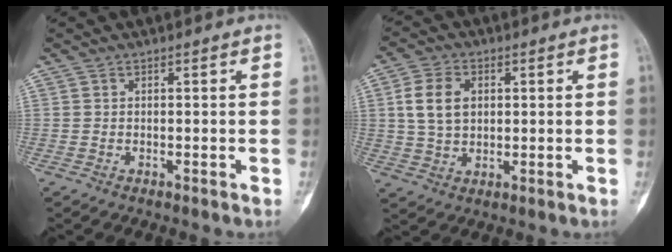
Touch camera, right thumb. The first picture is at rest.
{"total": 7.9, "force": [1.7, 5.6, 5.4], "torque": [-0.094, 0.000, 0.034]}